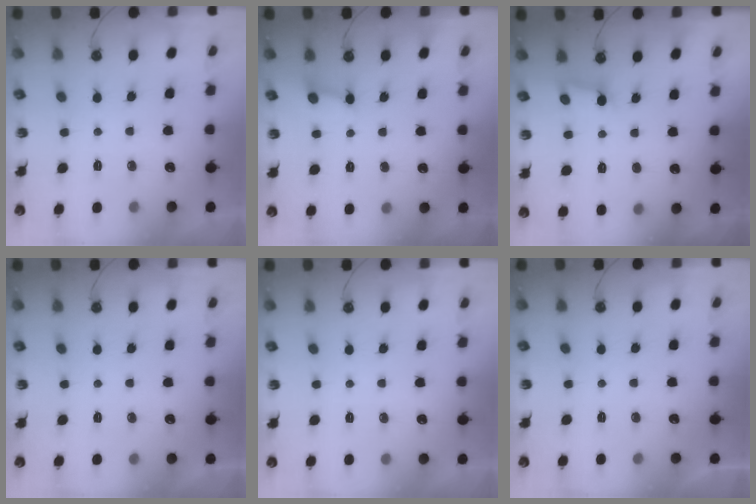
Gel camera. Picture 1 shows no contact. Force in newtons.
{"total": 2.6, "press": 2.6, "slide": 0.2}
{"total": 2.9, "press": 2.9, "slide": 0.2}
{"total": 0.0}
{"total": 0.0}
{"total": 0.0}